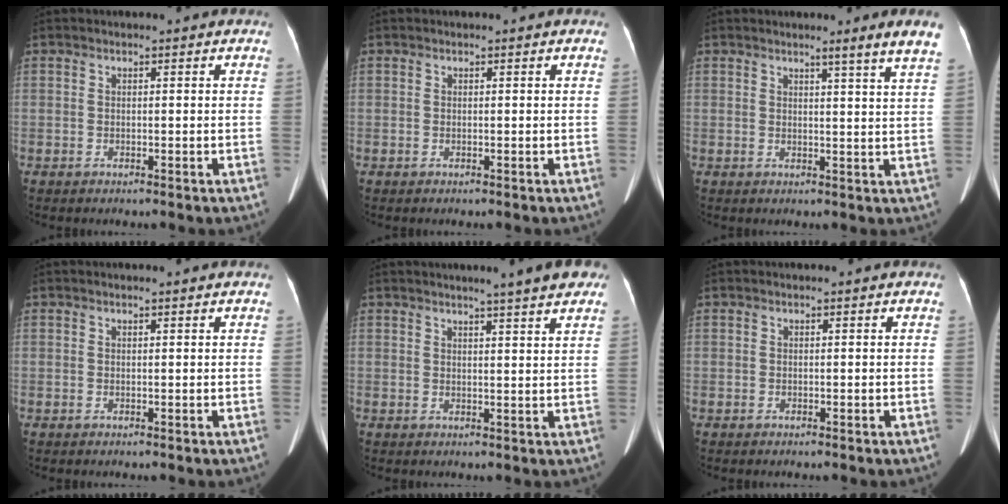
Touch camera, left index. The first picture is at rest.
{"total": 0.0}
{"total": 4.9, "force": [3.7, -1.3, 2.9], "torque": [-0.038, -0.016, 0.039]}
{"total": 0.7, "force": [0.6, 0.0, 0.3], "torque": [-0.008, 0.011, 0.012]}
{"total": 7.0, "force": [5.7, 0.0, 4.1], "torque": [-0.054, 0.007, 0.060]}
{"total": 0.0}